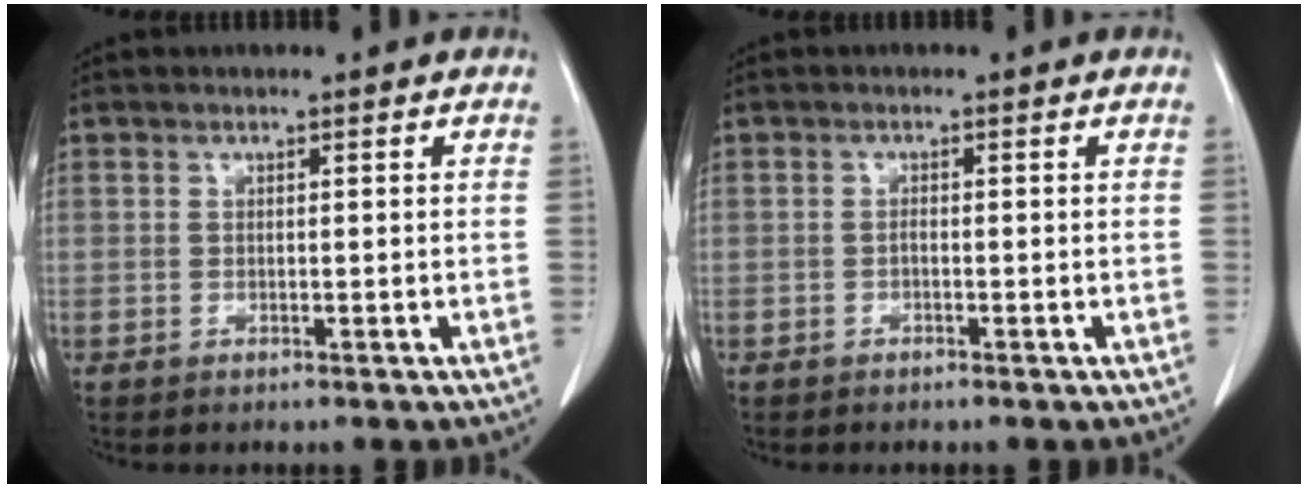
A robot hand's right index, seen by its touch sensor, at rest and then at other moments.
{"total": 0.6, "force": [-0.4, 0.2, 0.4], "torque": [-0.009, 0.002, -0.008]}